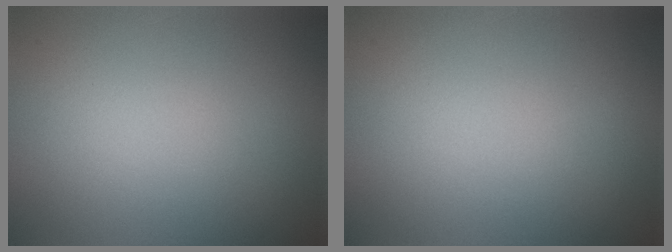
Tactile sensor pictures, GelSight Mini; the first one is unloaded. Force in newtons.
{"total": 0.0}